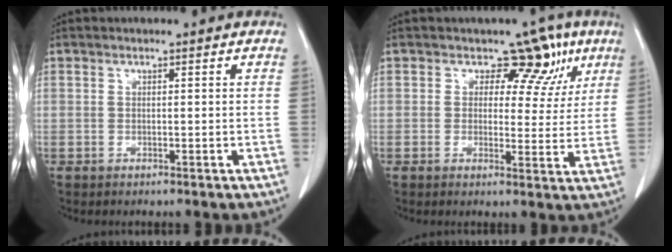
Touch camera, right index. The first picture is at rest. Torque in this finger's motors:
{"motor_torque": [-0.03, 0.09, 0.05, -0.01]}